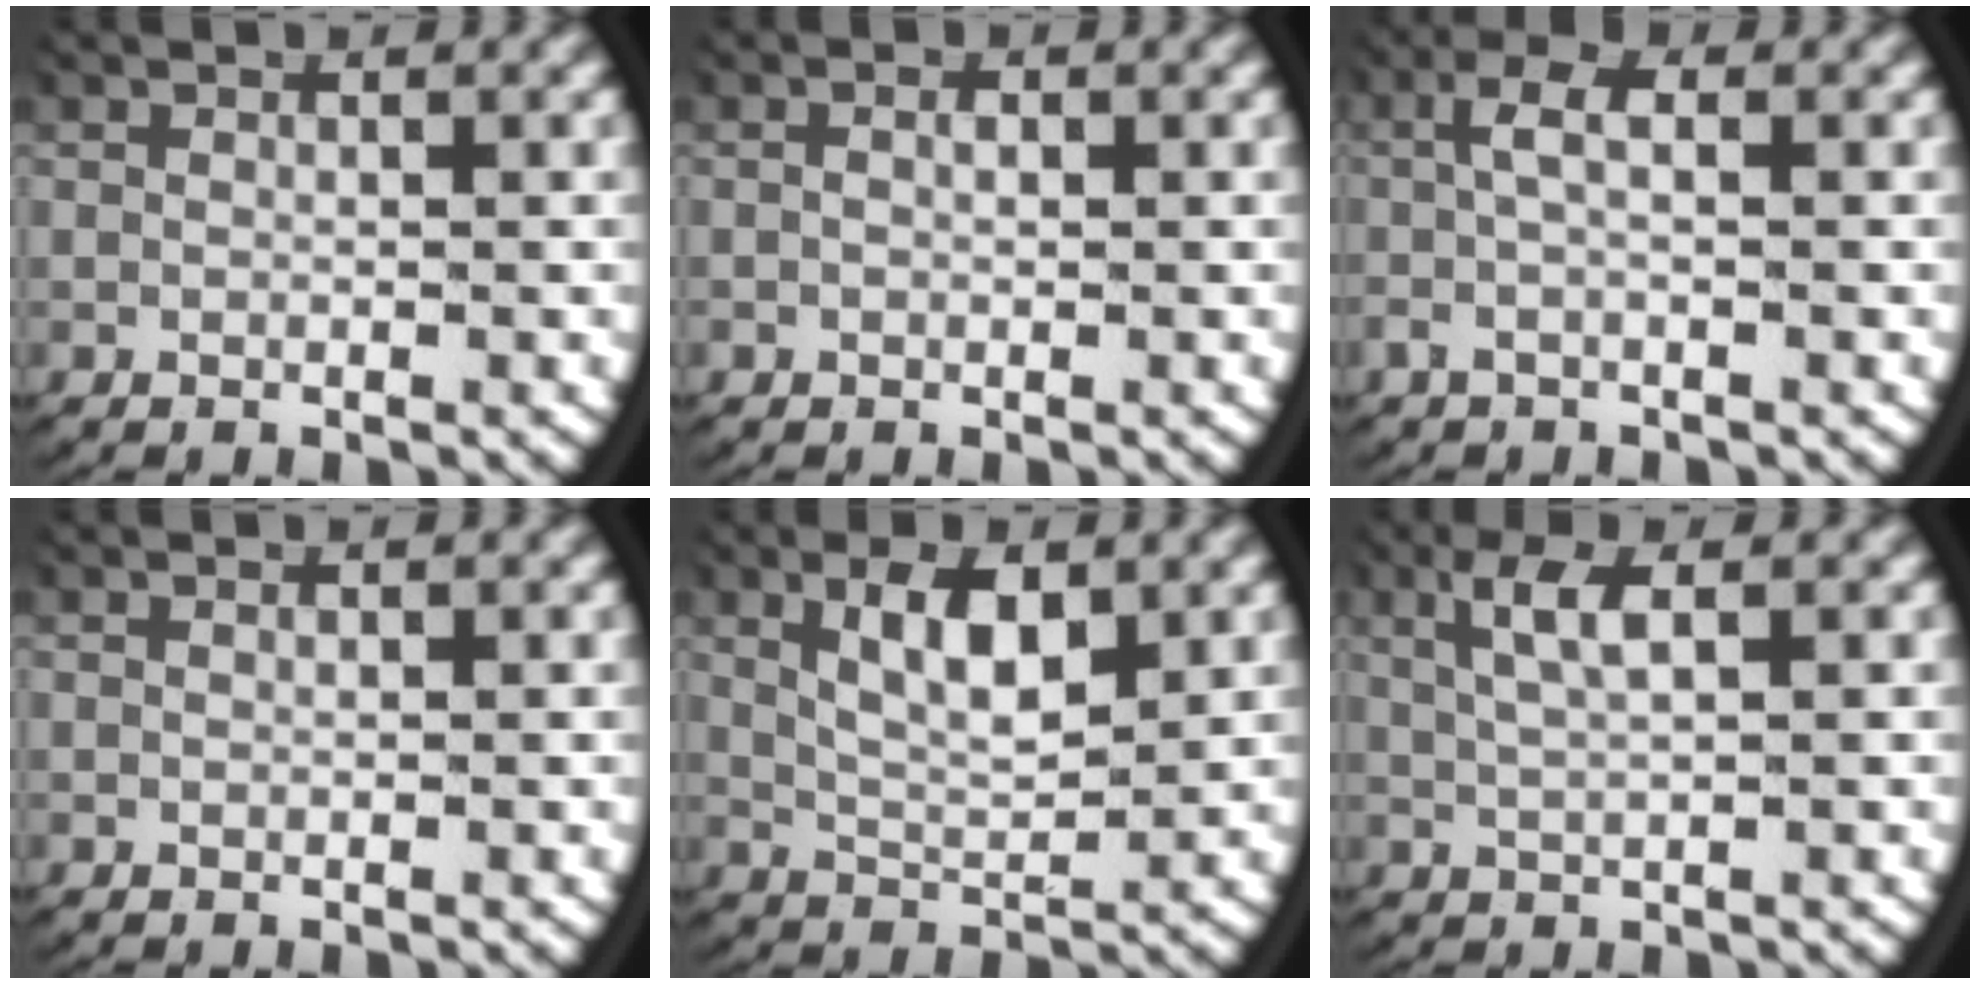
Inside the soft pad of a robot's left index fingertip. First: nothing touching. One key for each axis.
{"total": 0.9, "fx": 0.0, "fy": 0.5, "fz": 0.6, "tx": -0.014, "ty": -0.006, "tz": 0.004}
{"total": 3.0, "fx": -0.1, "fy": 1.2, "fz": 2.8, "tx": -0.067, "ty": 0.003, "tz": -0.005}
{"total": 0.0}
{"total": 4.4, "fx": 1.5, "fy": 2.1, "fz": 3.6, "tx": -0.071, "ty": -0.012, "tz": 0.034}
{"total": 3.1, "fx": 1.2, "fy": 0.9, "fz": 2.7, "tx": -0.059, "ty": 0.005, "tz": 0.024}